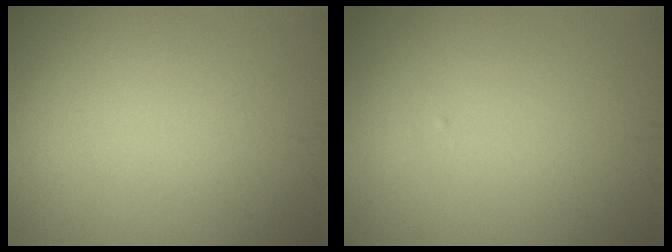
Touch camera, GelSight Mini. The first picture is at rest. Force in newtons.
{"total": 0.0}